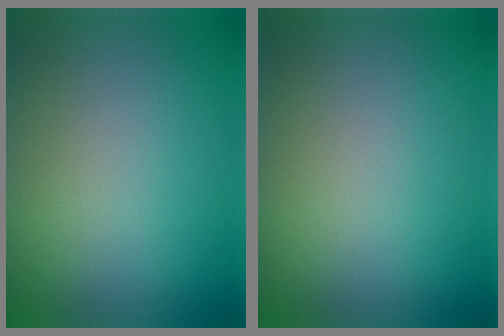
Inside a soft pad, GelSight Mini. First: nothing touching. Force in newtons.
{"total": 0.0}